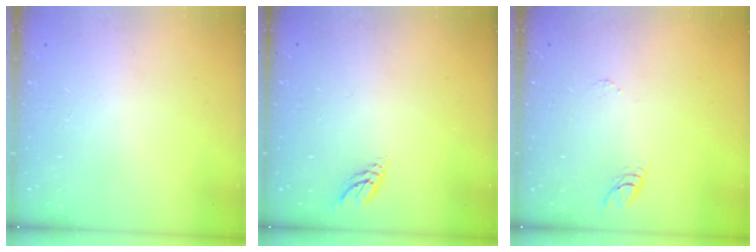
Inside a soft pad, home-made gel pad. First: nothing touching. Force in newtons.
{"total": 4.7, "press": 4.6, "slide": 0.4}
{"total": 3.7, "press": 3.7, "slide": 0.3}